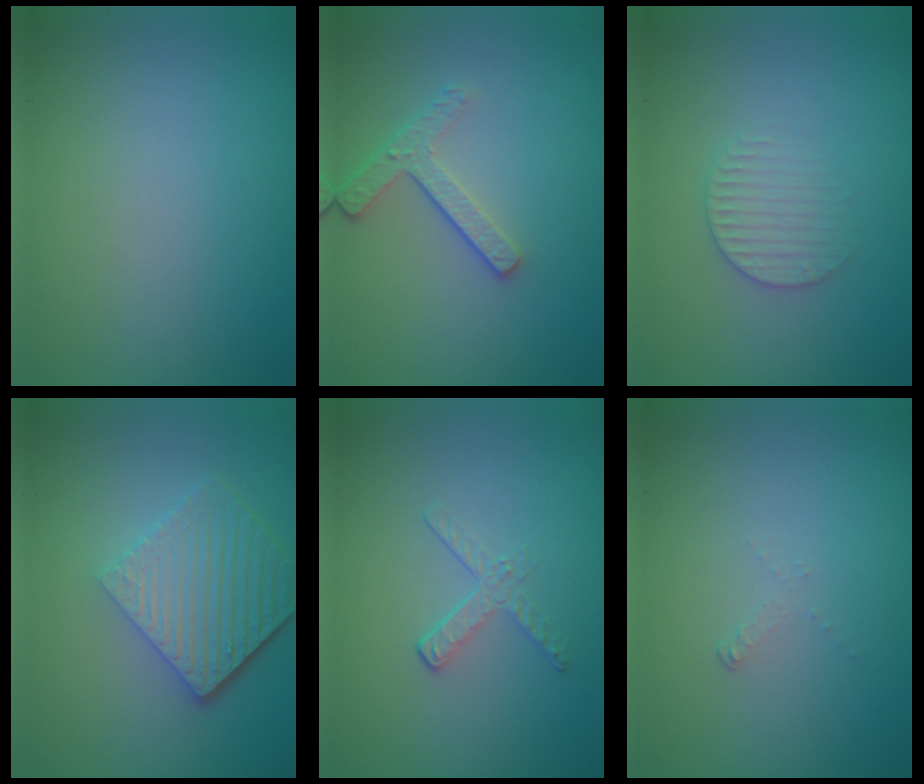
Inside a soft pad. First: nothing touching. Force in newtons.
{"total": 2.6, "press": 2.2, "slide": 1.3}
{"total": 2.2, "press": 2.1, "slide": 0.5}
{"total": 6.0, "press": 4.2, "slide": 4.3}
{"total": 1.7, "press": 0.7, "slide": 1.5}
{"total": 0.6, "press": 0.2, "slide": 0.6}